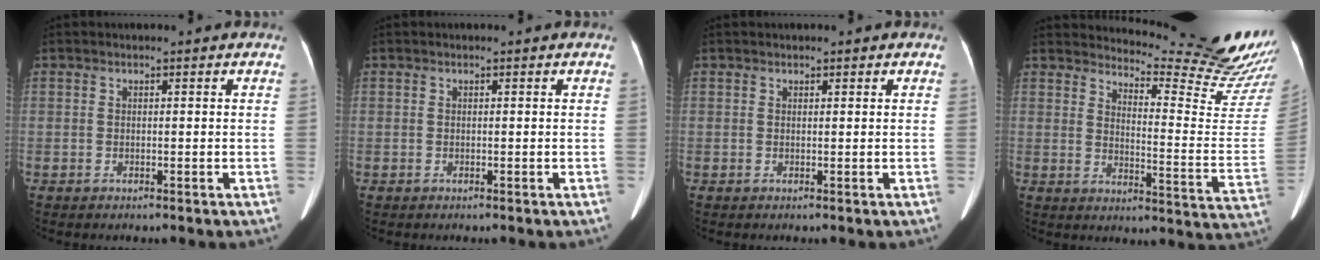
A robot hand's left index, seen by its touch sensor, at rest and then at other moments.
{"total": 0.0}
{"total": 1.2, "force": [0.9, 0.5, 0.7], "torque": [-0.006, 0.002, 0.010]}
{"total": 22.6, "force": [21.6, 0.5, 6.7], "torque": [-0.098, -0.165, 0.245]}